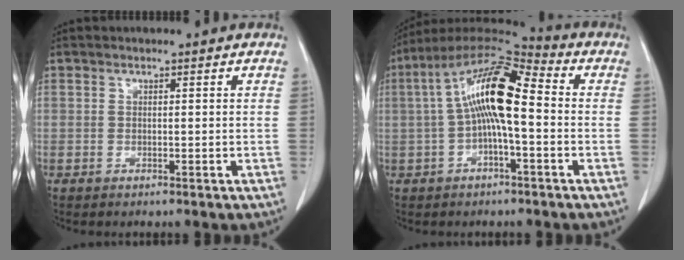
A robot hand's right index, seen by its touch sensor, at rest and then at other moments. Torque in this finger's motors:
{"motor_torque": [1.91, -0.23, 1.05, 0.21]}